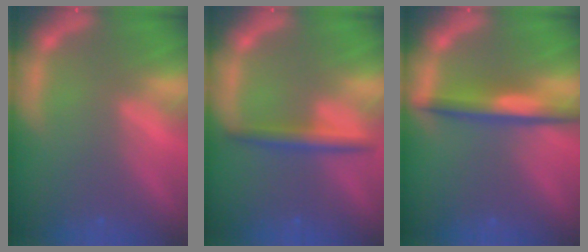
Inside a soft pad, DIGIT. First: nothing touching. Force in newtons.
{"total": 3.0}
{"total": 4.5}